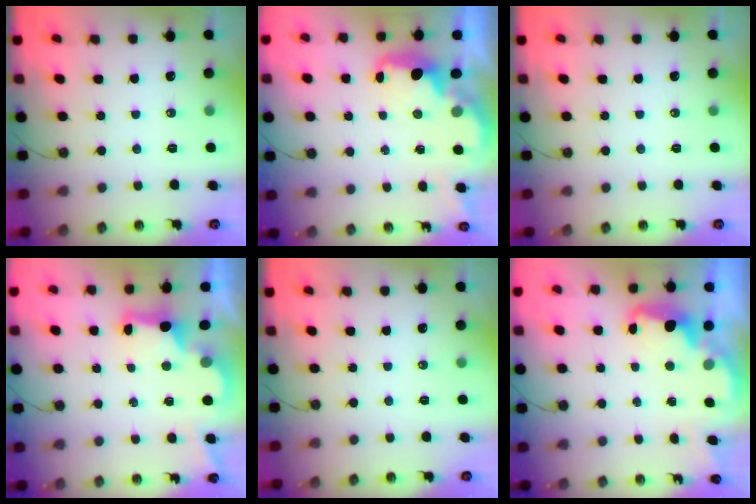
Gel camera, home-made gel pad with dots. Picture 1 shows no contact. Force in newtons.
{"total": 2.9, "press": 2.9, "slide": 0.5}
{"total": 0.0}
{"total": 2.9, "press": 2.8, "slide": 0.9}
{"total": 0.0}
{"total": 2.6, "press": 2.5, "slide": 0.5}